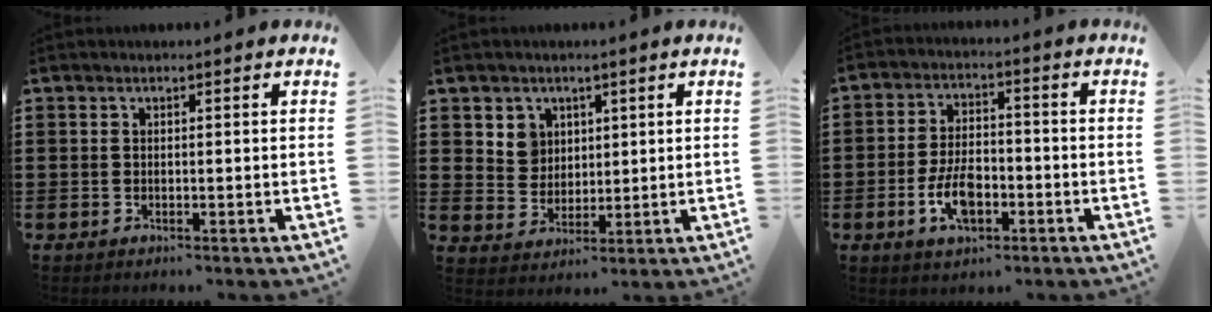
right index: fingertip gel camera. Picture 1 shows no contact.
{"total": 4.8, "force": [2.4, 4.1, 0.6], "torque": [-0.027, 0.009, 0.043]}
{"total": 7.2, "force": [-2.7, 3.6, 5.7], "torque": [-0.127, -0.001, -0.053]}